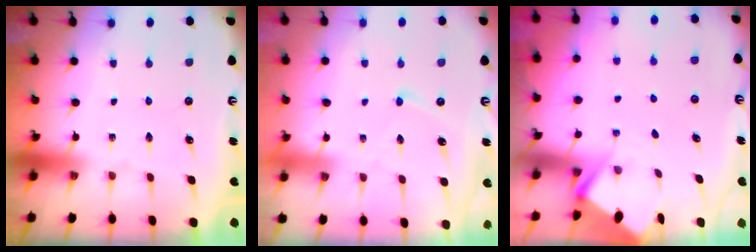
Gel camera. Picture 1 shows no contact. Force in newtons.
{"total": 3.7, "press": 3.7, "slide": 0.1}
{"total": 2.8, "press": 2.8, "slide": 0.4}